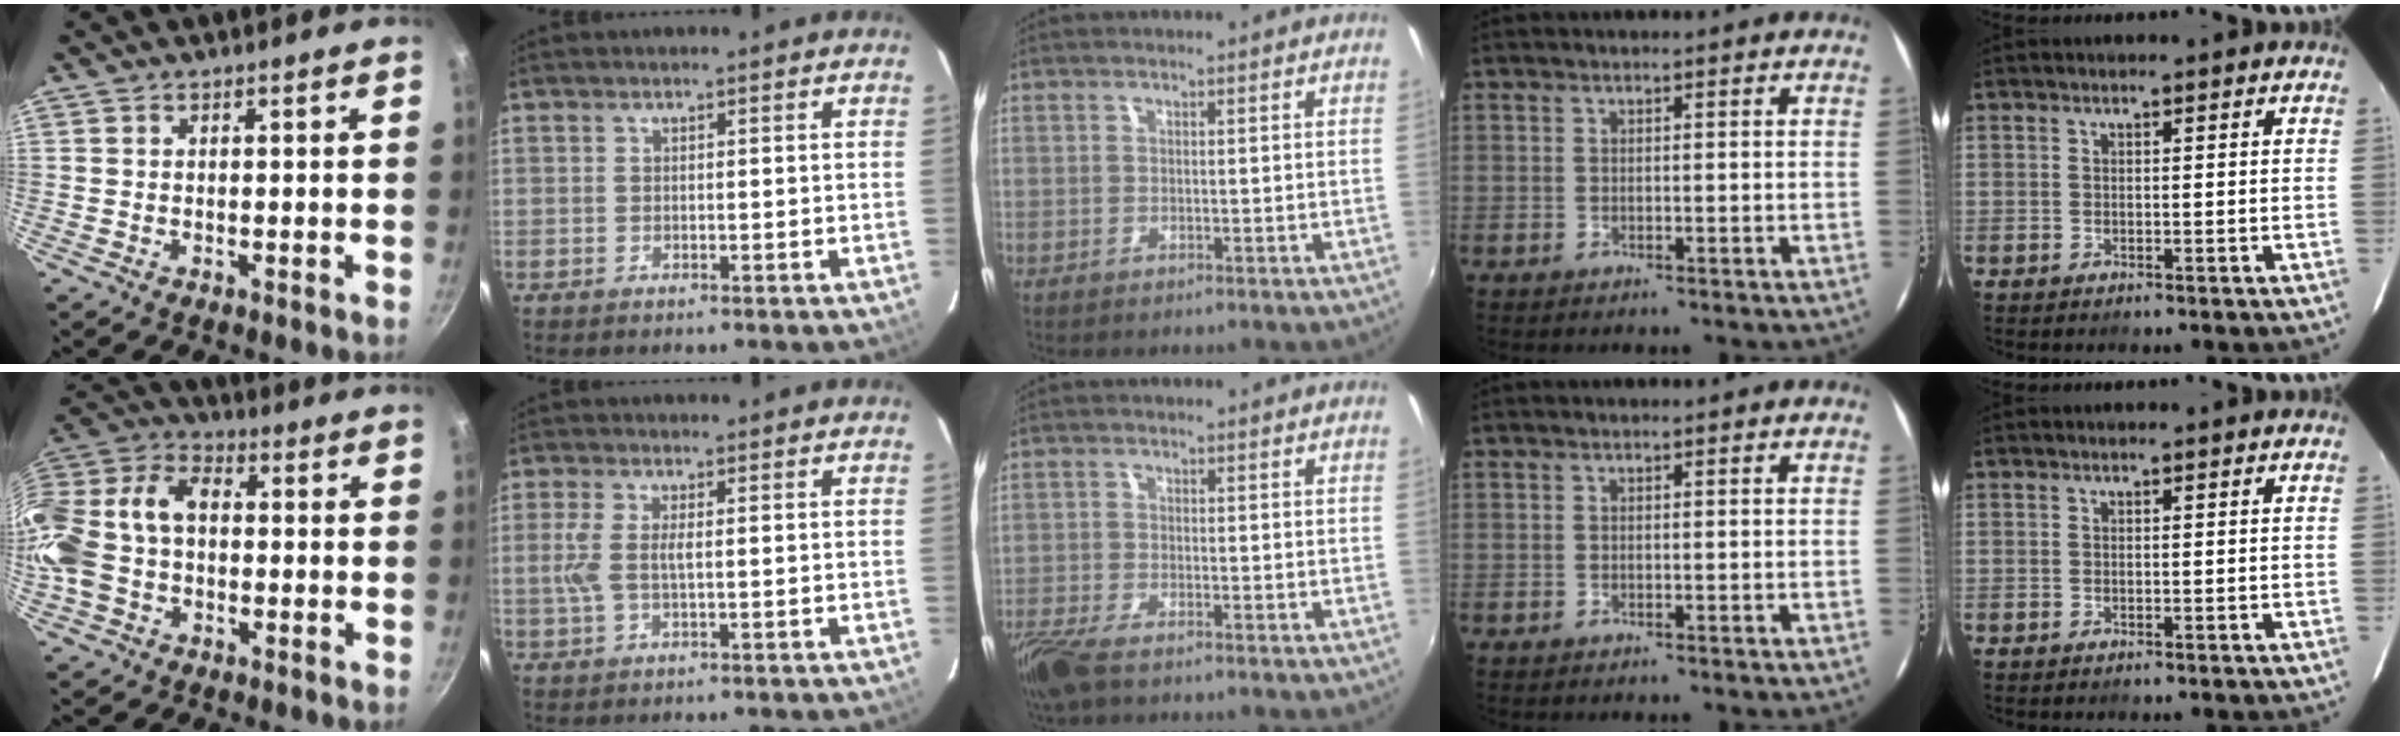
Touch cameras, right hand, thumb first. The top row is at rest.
{"thumb": {"total": 18.2, "force": [-1.8, 13.1, 12.5], "torque": [-0.253, 0.054, -0.048]}, "index": {"total": 4.4, "force": [0.1, 1.4, 4.2], "torque": [-0.095, 0.002, 0.003]}, "middle": {"total": 7.7, "force": [-5.8, 2.0, 4.6], "torque": [-0.123, -0.033, -0.114]}}